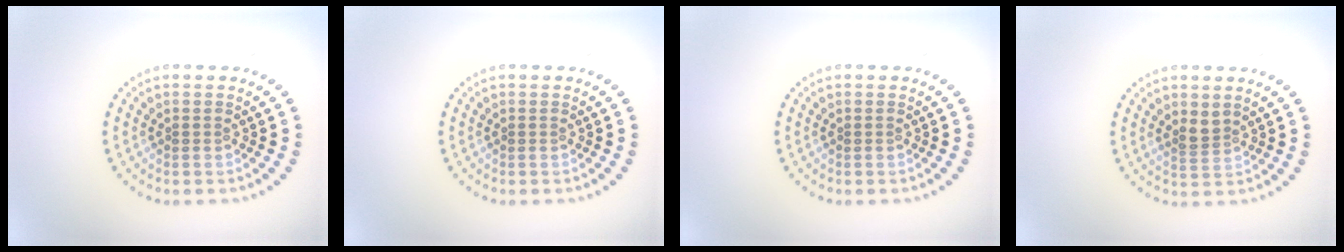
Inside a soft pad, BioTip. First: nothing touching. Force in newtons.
{"total": 0.0}
{"total": 0.0}
{"total": 1.4, "press": 1.1, "slide": 0.9}